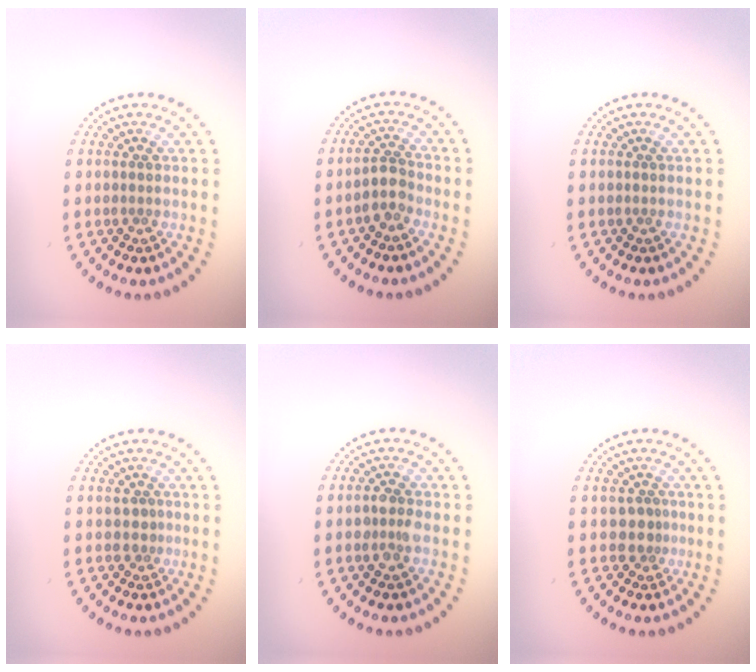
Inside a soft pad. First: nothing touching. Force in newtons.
{"total": 1.9, "press": 1.6, "slide": 1.0}
{"total": 0.0}
{"total": 0.8, "press": 0.5, "slide": 0.6}
{"total": 2.0, "press": 2.0, "slide": 0.3}
{"total": 1.3, "press": 0.8, "slide": 1.1}